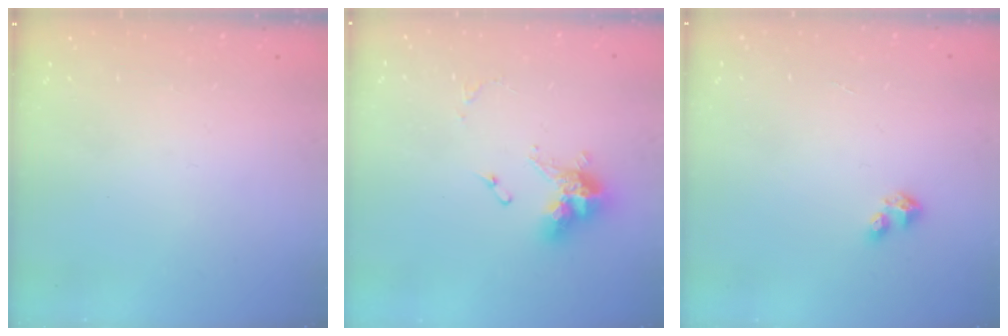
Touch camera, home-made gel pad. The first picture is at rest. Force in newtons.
{"total": 11.4, "press": 11.4, "slide": 0.9}
{"total": 3.0, "press": 2.9, "slide": 0.3}